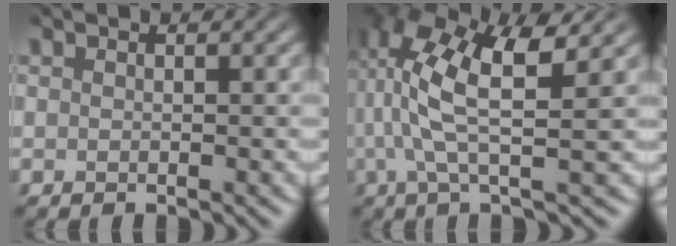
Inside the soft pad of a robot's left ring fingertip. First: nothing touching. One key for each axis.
{"total": 8.7, "fx": 2.6, "fy": 2.4, "fz": 8.0, "tx": -0.163, "ty": 0.020, "tz": 0.045}